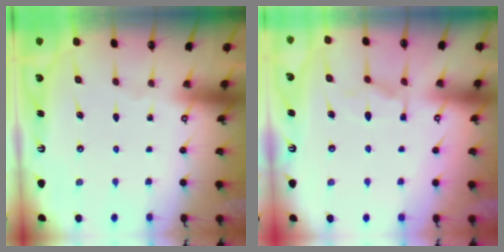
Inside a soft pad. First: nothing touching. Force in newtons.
{"total": 1.7, "press": 1.1, "slide": 1.4}